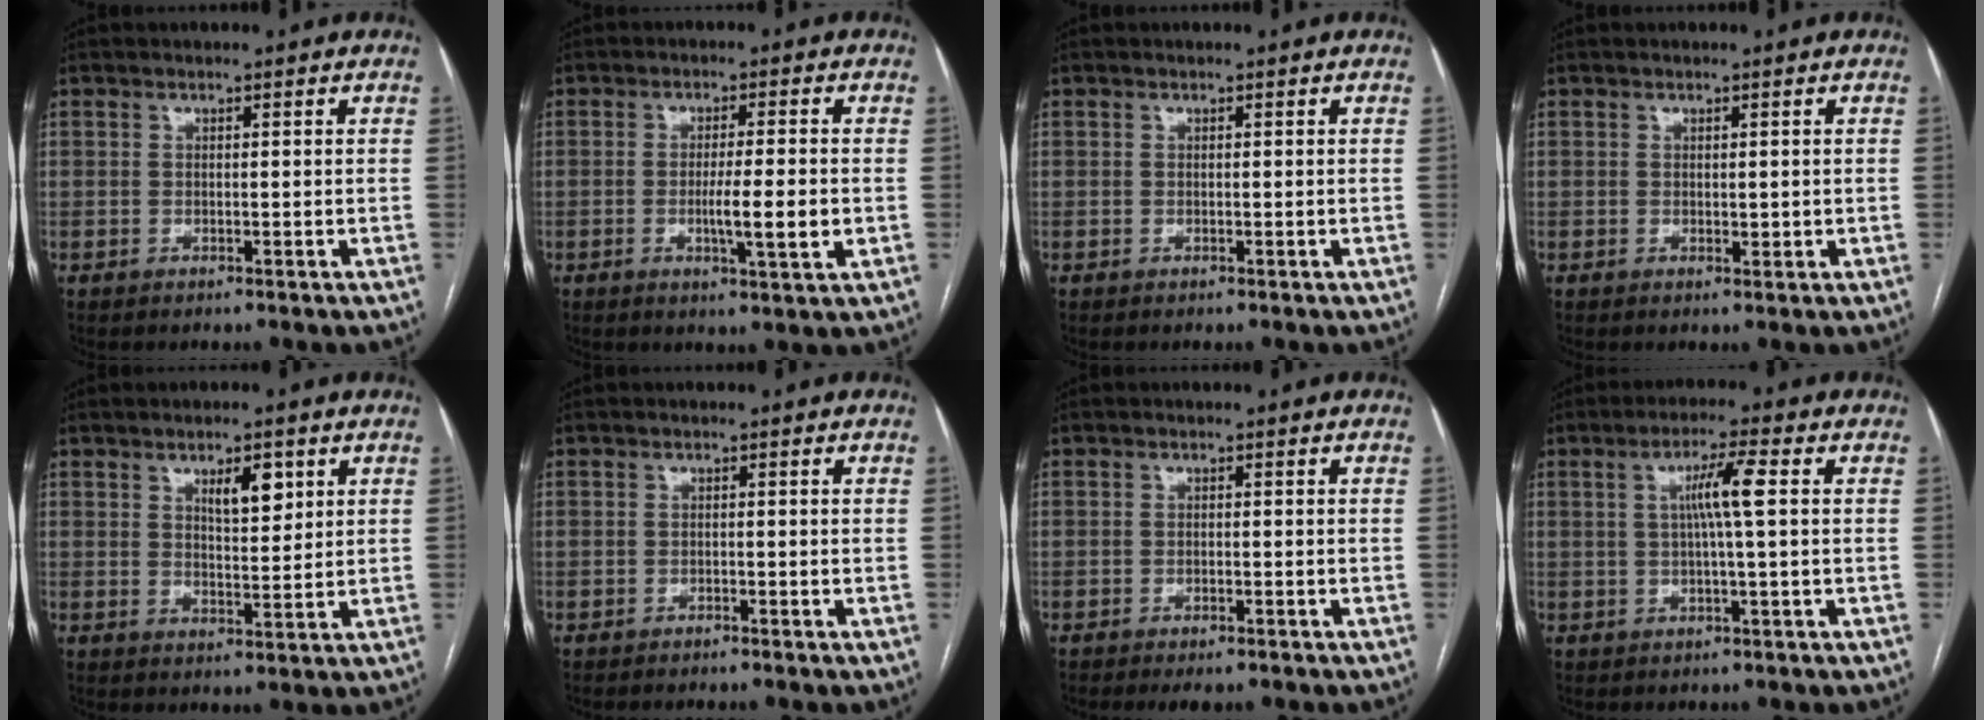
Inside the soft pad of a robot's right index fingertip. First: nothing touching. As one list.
[{"total": 6.6, "force": [-1.3, 0.2, 6.5], "torque": [-0.107, -0.011, -0.022]}, {"total": 0.0}, {"total": 1.2, "force": [0.1, 0.6, 1.0], "torque": [-0.014, -0.005, 0.004]}, {"total": 4.9, "force": [2.4, 1.7, 4.0], "torque": [-0.066, -0.001, 0.042]}, {"total": 0.7, "force": [-0.6, 0.0, 0.2], "torque": [-0.008, -0.001, -0.012]}, {"total": 2.6, "force": [-2.0, 0.9, 1.5], "torque": [-0.019, -0.003, -0.023]}, {"total": 5.4, "force": [0.8, -0.4, 5.3], "torque": [-0.096, 0.005, 0.016]}]